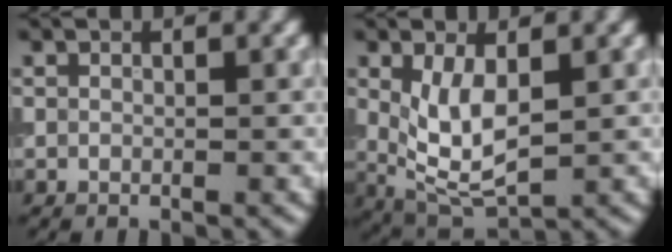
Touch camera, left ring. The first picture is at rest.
{"total": 5.1, "force": [0.7, 2.3, 4.5], "torque": [-0.103, -0.009, 0.019]}